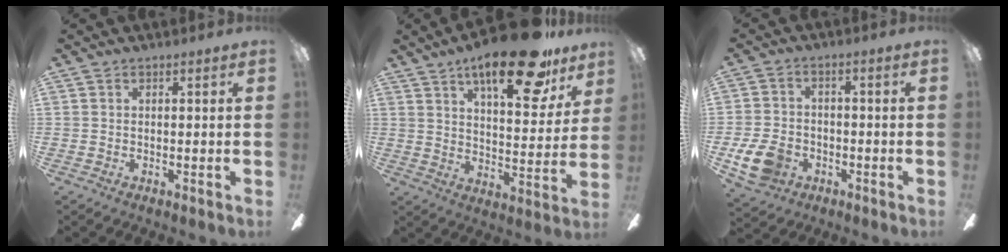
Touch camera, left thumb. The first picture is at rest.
{"total": 20.7, "force": [14.0, 6.7, 13.8], "torque": [-0.206, -0.073, 0.222]}
{"total": 9.0, "force": [-3.8, 6.4, 5.1], "torque": [-0.125, 0.016, -0.070]}